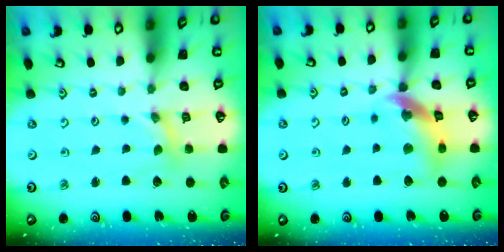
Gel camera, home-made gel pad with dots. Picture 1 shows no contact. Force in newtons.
{"total": 14.3, "press": 14.2, "slide": 1.7}